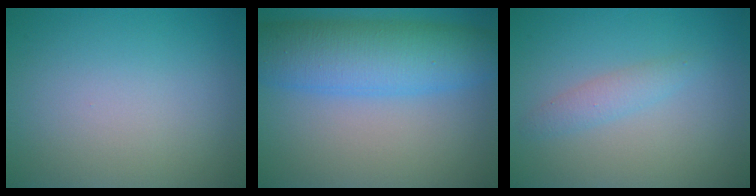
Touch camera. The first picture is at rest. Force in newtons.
{"total": 8.4, "press": 8.4, "slide": 0.3}
{"total": 1.6, "press": 1.6, "slide": 0.1}